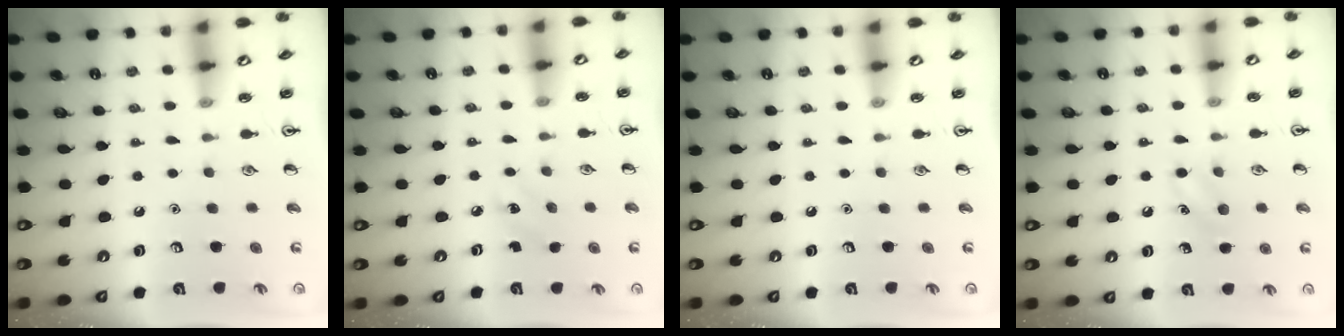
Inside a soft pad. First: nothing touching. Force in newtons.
{"total": 4.2, "press": 4.0, "slide": 1.4}
{"total": 0.0}
{"total": 5.7, "press": 5.4, "slide": 1.8}